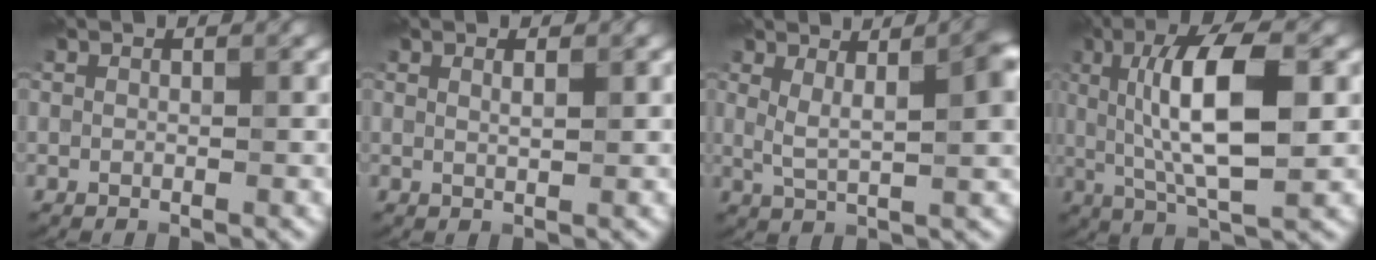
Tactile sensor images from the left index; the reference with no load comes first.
{"total": 1.0, "force": [0.5, 0.3, 0.8], "torque": [-0.007, -0.001, 0.007]}
{"total": 5.8, "force": [1.7, 1.8, 5.2], "torque": [-0.084, -0.001, 0.029]}
{"total": 9.0, "force": [1.0, 2.7, 8.6], "torque": [-0.143, 0.004, 0.018]}